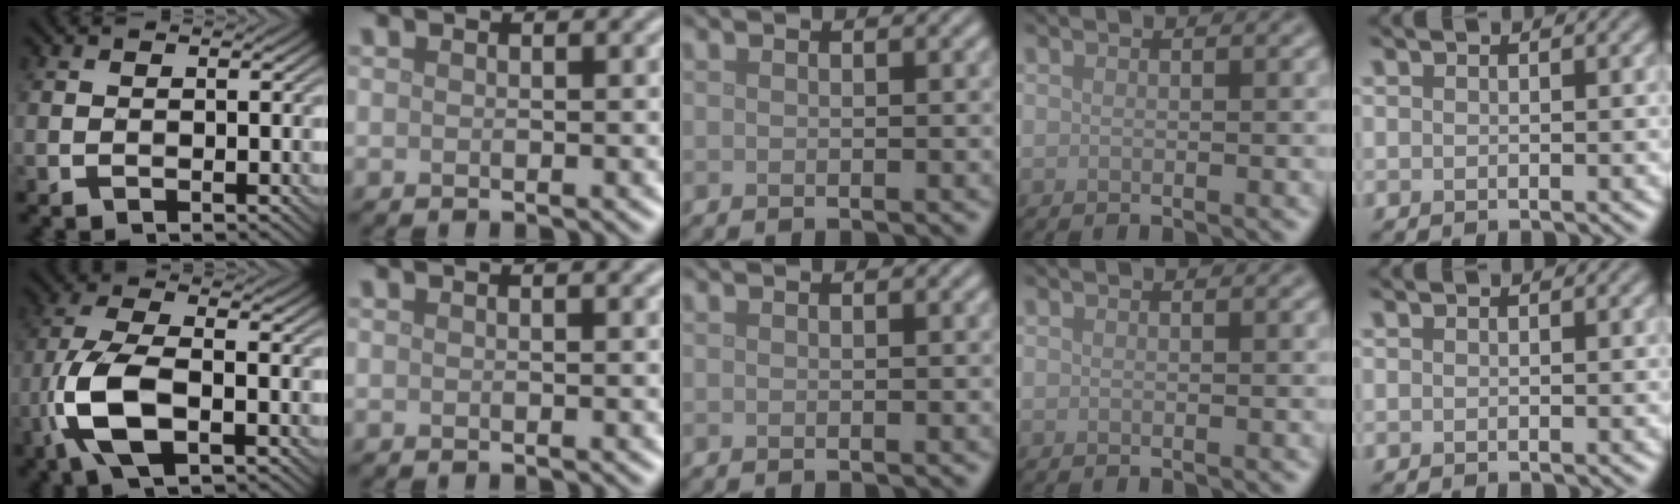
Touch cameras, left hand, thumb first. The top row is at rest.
{"thumb": {"total": 9.1, "force": [-3.1, 3.6, 7.8], "torque": [-0.178, 0.002, -0.070]}, "index": {"total": 0.9, "force": [0.4, 0.2, 0.8], "torque": [-0.009, 0.007, 0.005]}}